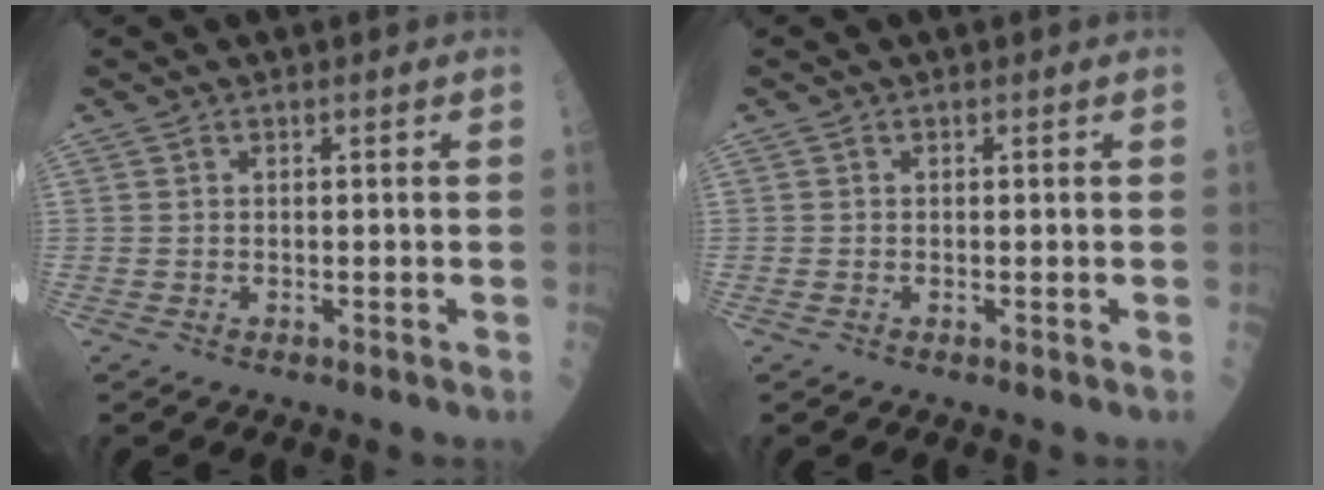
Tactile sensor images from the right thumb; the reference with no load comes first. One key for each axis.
{"total": 0.0}